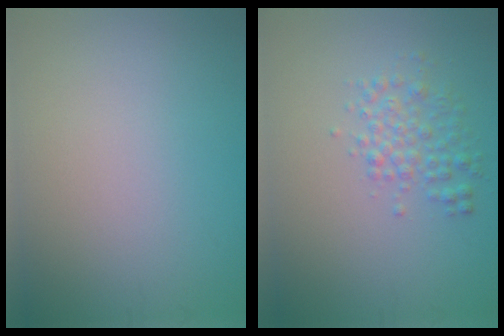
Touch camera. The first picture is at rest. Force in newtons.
{"total": 2.5, "press": 2.5, "slide": 0.0}